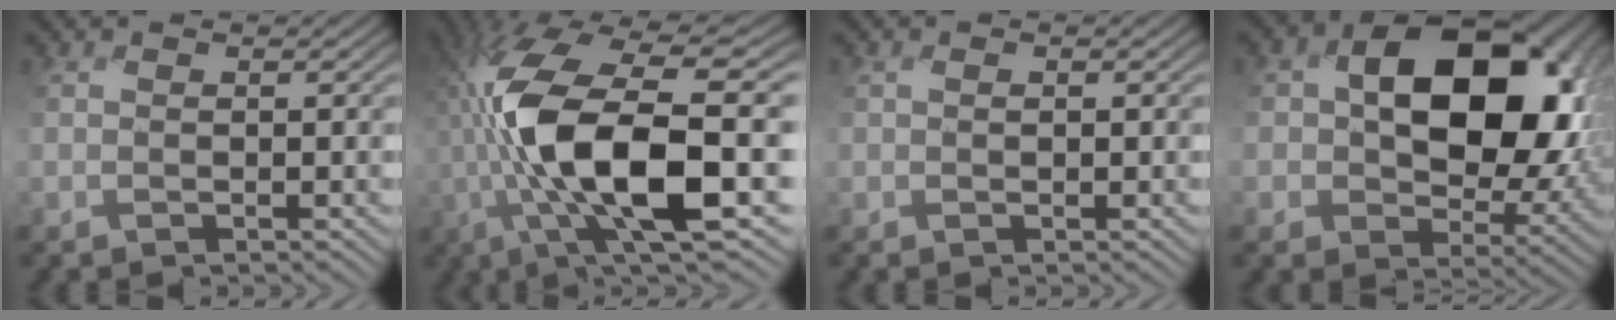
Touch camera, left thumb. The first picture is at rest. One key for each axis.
{"total": 15.2, "fx": -2.6, "fy": 5.1, "fz": 14.1, "tx": -0.292, "ty": 0.001, "tz": -0.054}
{"total": 0.6, "fx": 0.0, "fy": 0.3, "fz": 0.5, "tx": -0.007, "ty": 0.001, "tz": 0.000}
{"total": 16.2, "fx": 2.1, "fy": 11.2, "fz": 11.5, "tx": -0.154, "ty": -0.016, "tz": 0.049}